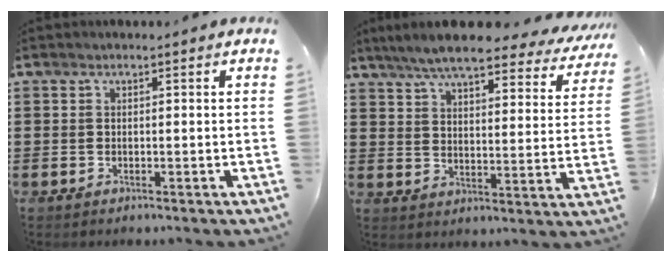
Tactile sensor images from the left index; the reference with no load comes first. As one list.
[{"total": 8.0, "force": [7.1, 0.6, 3.5], "torque": [-0.097, -0.034, 0.125]}]